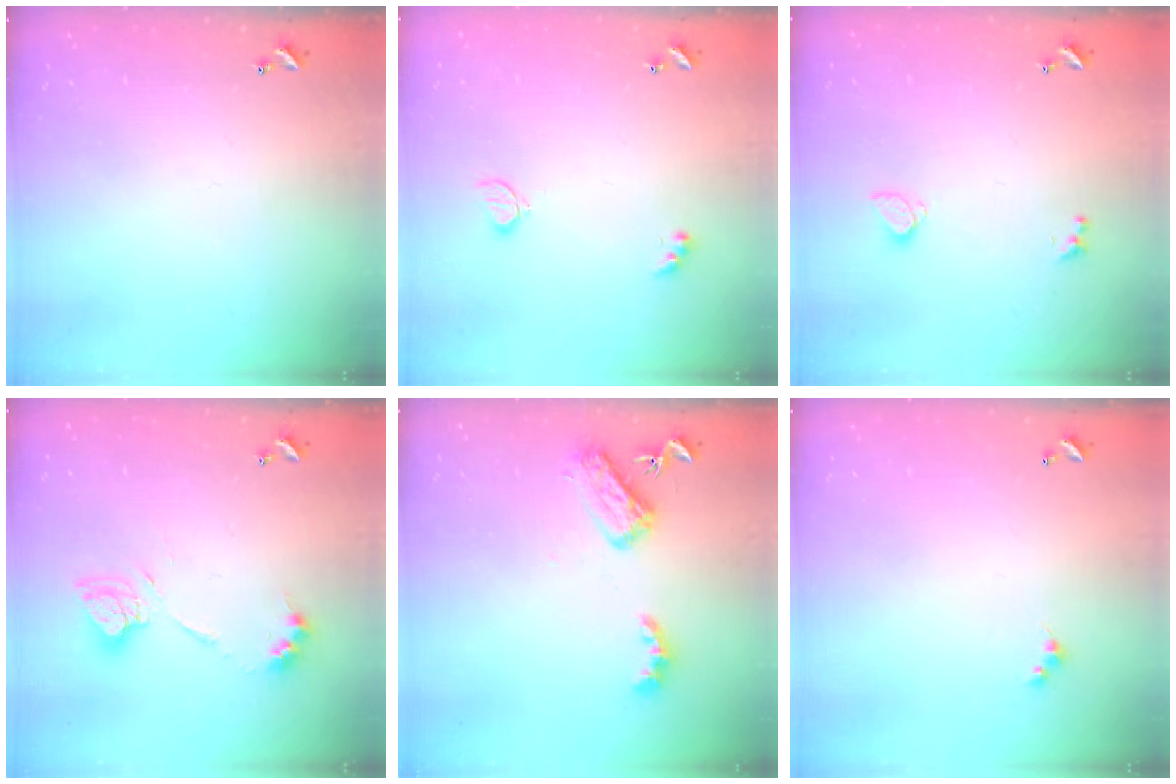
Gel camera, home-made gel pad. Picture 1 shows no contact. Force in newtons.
{"total": 2.6, "press": 2.5, "slide": 0.5}
{"total": 0.8, "press": 0.6, "slide": 0.4}
{"total": 10.9, "press": 10.9, "slide": 1.0}
{"total": 6.0, "press": 6.0, "slide": 0.1}
{"total": 1.5, "press": 1.4, "slide": 0.3}